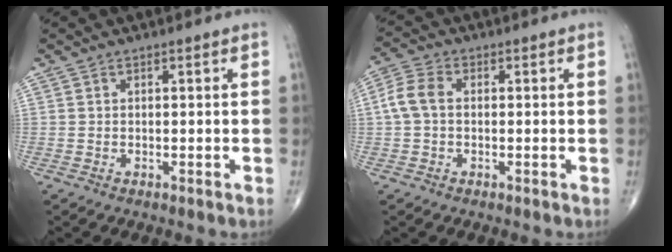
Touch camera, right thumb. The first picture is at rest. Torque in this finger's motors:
{"motor_torque": [-0.30, 0.37, 0.59, 0.07, 0.05]}